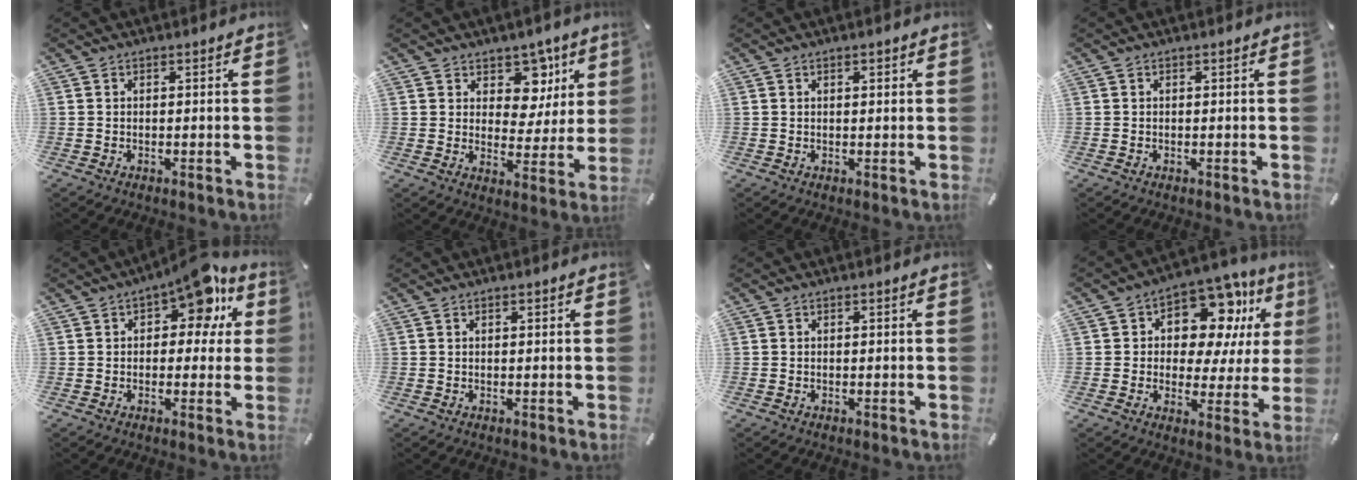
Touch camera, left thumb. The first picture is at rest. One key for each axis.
{"total": 11.8, "fx": 6.2, "fy": 8.4, "fz": 5.4, "tx": -0.059, "ty": -0.049, "tz": 0.110}
{"total": 1.2, "fx": 0.6, "fy": 0.6, "fz": 0.9, "tx": -0.019, "ty": 0.004, "tz": 0.009}
{"total": 0.0}
{"total": 11.2, "fx": 6.1, "fy": 5.9, "fz": 7.3, "tx": -0.084, "ty": -0.037, "tz": 0.100}
{"total": 0.6, "fx": 0.3, "fy": 0.3, "fz": 0.5, "tx": -0.009, "ty": 0.003, "tz": 0.004}
{"total": 0.0}
{"total": 14.2, "fx": 7.3, "fy": 8.4, "fz": 8.9, "tx": -0.131, "ty": -0.047, "tz": 0.128}